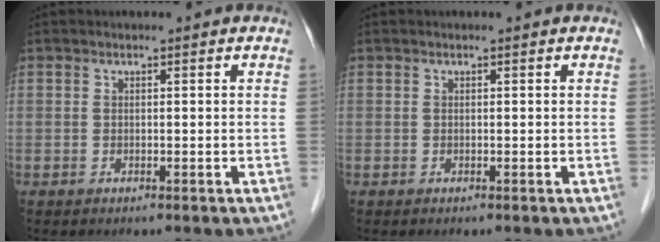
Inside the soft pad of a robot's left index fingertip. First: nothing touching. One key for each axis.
{"total": 0.0}